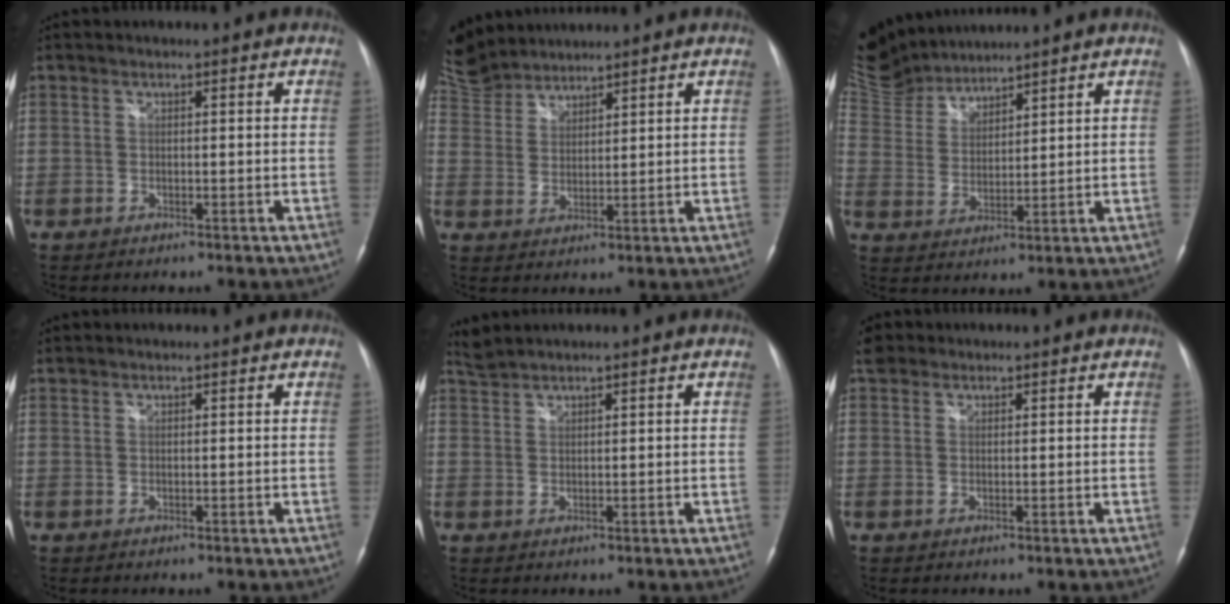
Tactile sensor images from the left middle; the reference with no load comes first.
{"total": 8.6, "force": [8.2, 2.2, 1.1], "torque": [-0.035, 0.017, 0.170]}
{"total": 10.3, "force": [10.1, 1.6, 1.3], "torque": [-0.043, 0.013, 0.216]}
{"total": 1.1, "force": [1.1, 0.3, -0.1], "torque": [-0.005, 0.015, 0.023]}
{"total": 2.3, "force": [2.3, -0.2, -0.2], "torque": [-0.010, 0.015, 0.056]}
{"total": 2.9, "force": [2.0, 1.9, 0.6], "torque": [-0.017, 0.021, 0.036]}